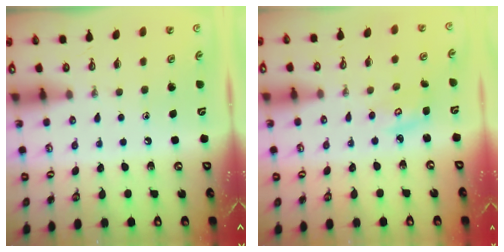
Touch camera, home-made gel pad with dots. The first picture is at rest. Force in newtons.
{"total": 4.0, "press": 4.0, "slide": 0.4}